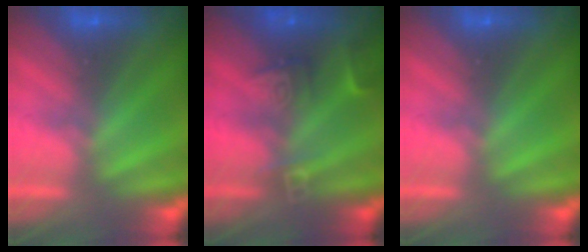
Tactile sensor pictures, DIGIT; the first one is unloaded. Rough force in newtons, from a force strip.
{"total": 2.4}
{"total": 0.0}